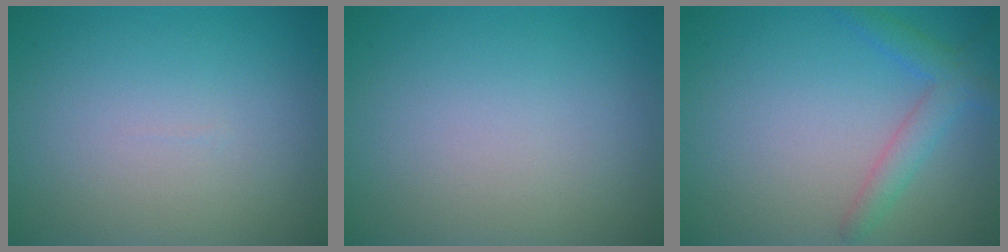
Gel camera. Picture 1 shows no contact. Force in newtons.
{"total": 0.0}
{"total": 2.7, "press": 2.7, "slide": 0.2}